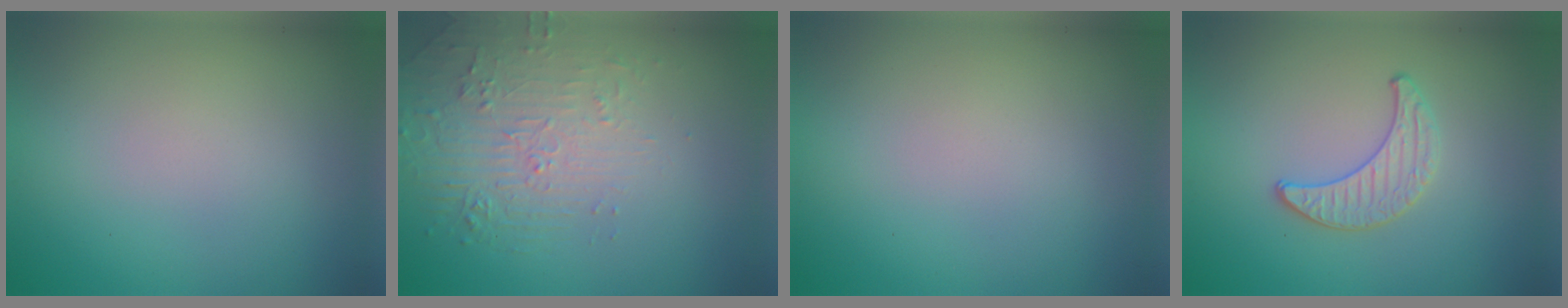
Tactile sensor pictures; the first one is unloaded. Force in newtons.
{"total": 2.1, "press": 1.5, "slide": 1.5}
{"total": 0.0}
{"total": 1.5, "press": 1.5, "slide": 0.1}